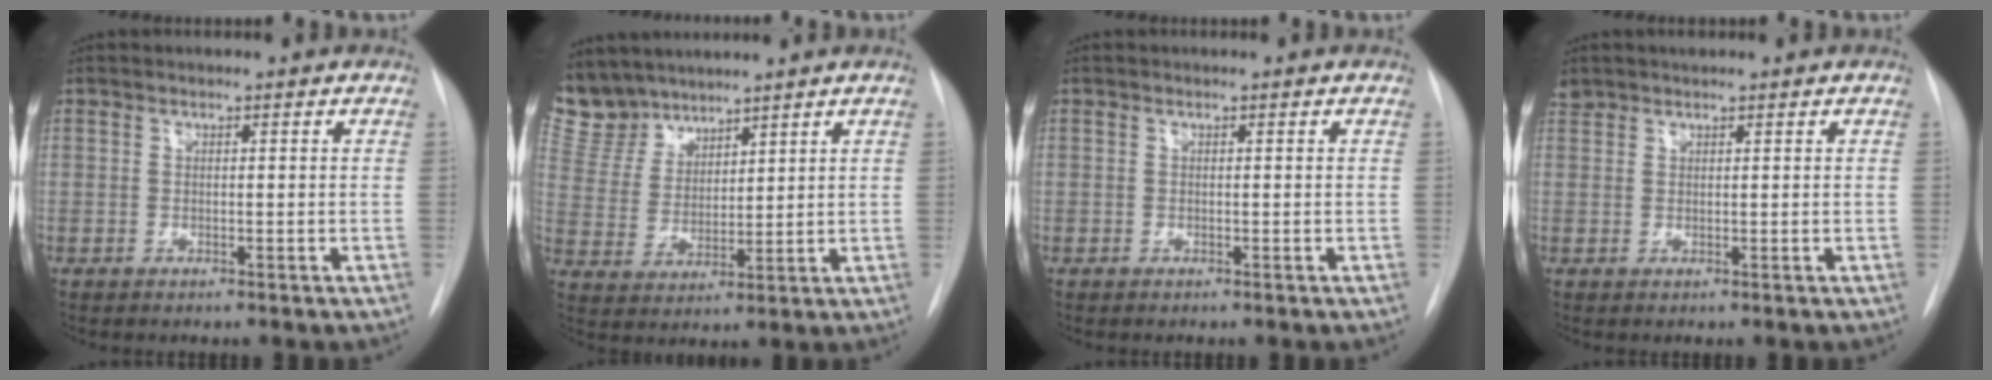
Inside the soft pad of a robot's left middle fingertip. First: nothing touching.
{"total": 8.4, "force": [7.7, 3.3, 0.7], "torque": [-0.022, 0.008, 0.168]}
{"total": 0.0}
{"total": 1.8, "force": [1.6, 0.6, 0.2], "torque": [-0.012, 0.016, 0.032]}